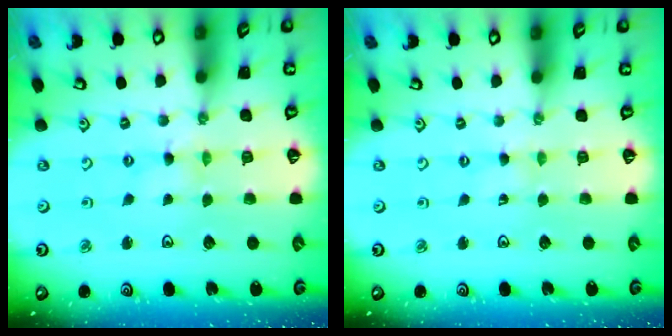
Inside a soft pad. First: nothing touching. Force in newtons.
{"total": 0.0}